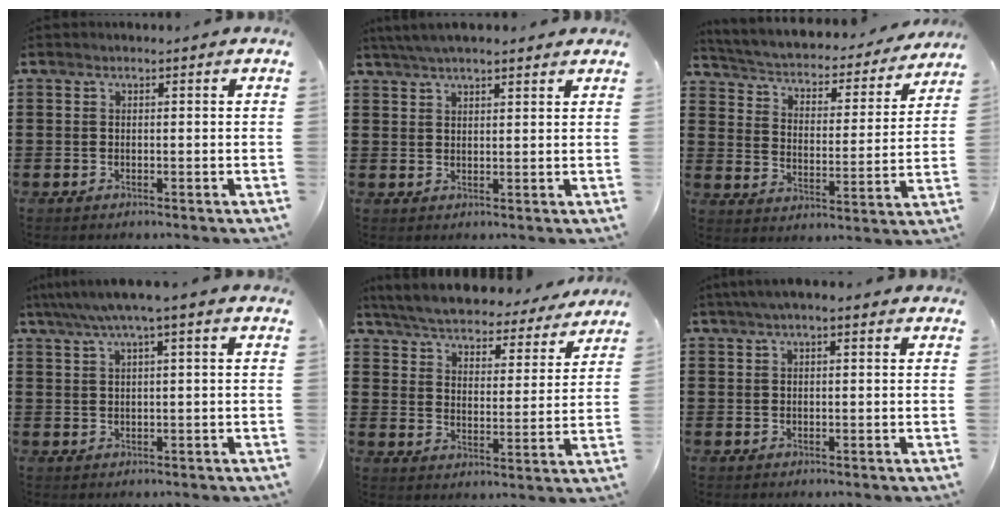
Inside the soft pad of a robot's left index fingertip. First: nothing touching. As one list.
[{"total": 3.9, "force": [3.3, 0.6, 2.0], "torque": [-0.046, 0.003, 0.061]}, {"total": 2.3, "force": [2.0, 0.8, 0.6], "torque": [-0.029, -0.024, 0.022]}, {"total": 3.7, "force": [2.1, -0.1, 3.0], "torque": [-0.064, 0.002, 0.035]}, {"total": 5.5, "force": [5.5, 0.2, 0.9], "torque": [-0.046, -0.040, 0.093]}, {"total": 2.6, "force": [1.6, 0.5, 1.9], "torque": [-0.039, 0.006, 0.029]}]